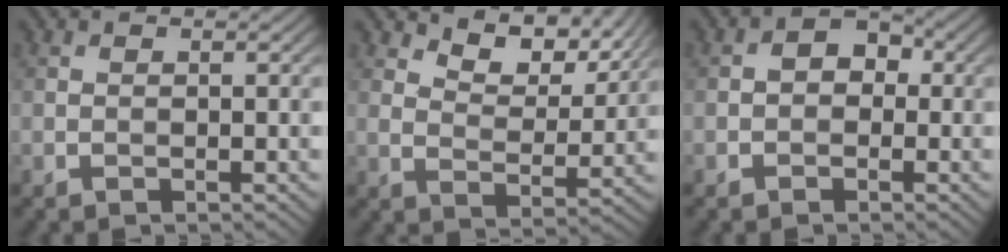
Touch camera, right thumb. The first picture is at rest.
{"total": 7.8, "force": [5.8, 3.3, 4.0], "torque": [-0.074, -0.003, 0.100]}
{"total": 3.0, "force": [-0.3, 2.4, 1.8], "torque": [-0.026, 0.005, -0.014]}